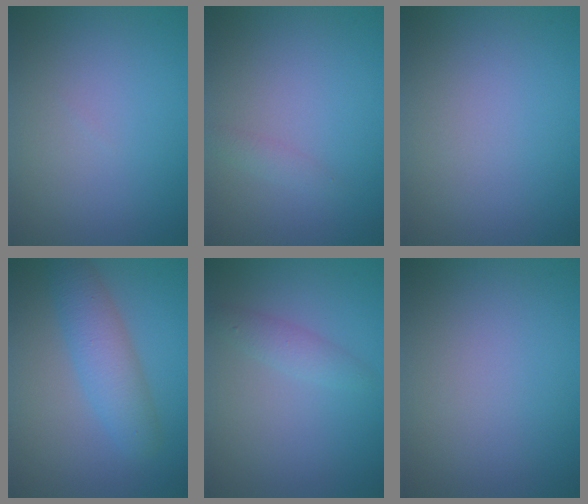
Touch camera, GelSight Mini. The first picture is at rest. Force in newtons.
{"total": 0.9, "press": 0.9, "slide": 0.1}
{"total": 0.0}
{"total": 4.3, "press": 4.3, "slide": 0.1}
{"total": 1.6, "press": 1.6, "slide": 0.1}
{"total": 0.0}